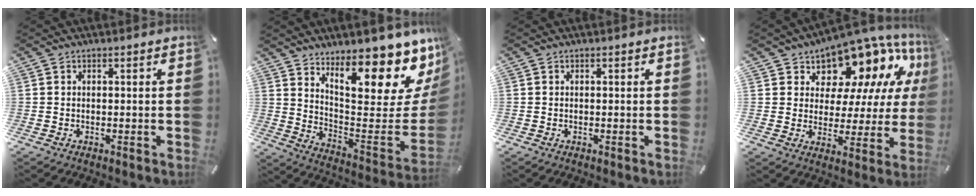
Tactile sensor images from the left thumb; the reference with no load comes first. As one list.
[{"total": 20.6, "force": [14.9, 6.6, 12.6], "torque": [-0.128, -0.136, 0.237]}, {"total": 0.0}, {"total": 13.3, "force": [10.2, 7.2, 4.6], "torque": [-0.076, -0.091, 0.175]}]